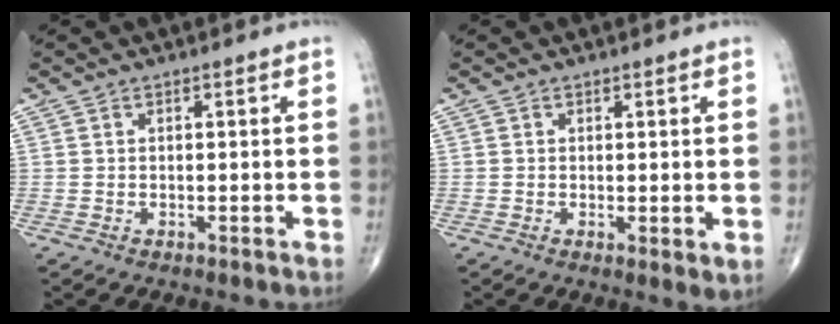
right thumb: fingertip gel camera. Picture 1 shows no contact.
{"total": 2.2, "force": [0.1, 0.8, 2.1], "torque": [-0.034, -0.010, -0.001]}